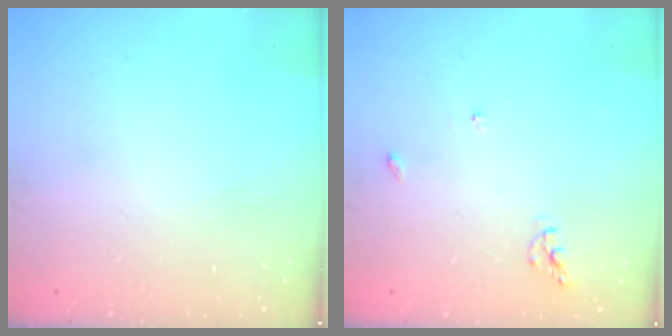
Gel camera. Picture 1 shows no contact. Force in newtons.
{"total": 5.6, "press": 5.6, "slide": 0.7}